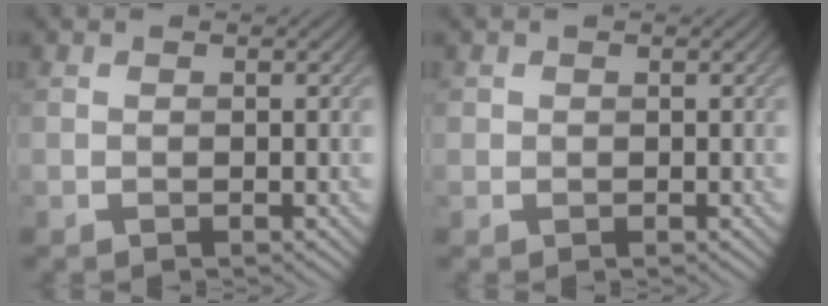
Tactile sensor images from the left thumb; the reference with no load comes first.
{"total": 0.7, "force": [0.2, 0.7, 0.1], "torque": [-0.001, -0.003, 0.003]}